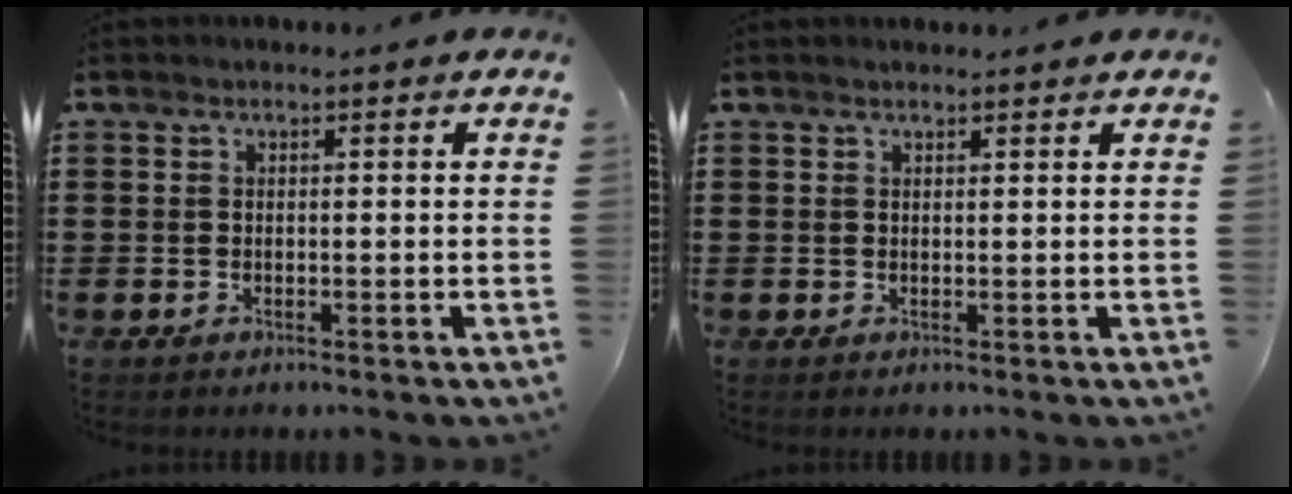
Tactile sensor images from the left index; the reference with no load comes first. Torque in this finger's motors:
{"motor_torque": [0.07, 0.24, -0.03, -0.01]}